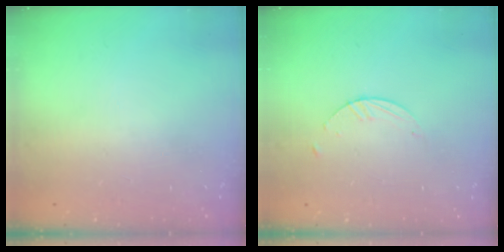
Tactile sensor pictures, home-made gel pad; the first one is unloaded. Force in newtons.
{"total": 2.1, "press": 2.1, "slide": 0.2}